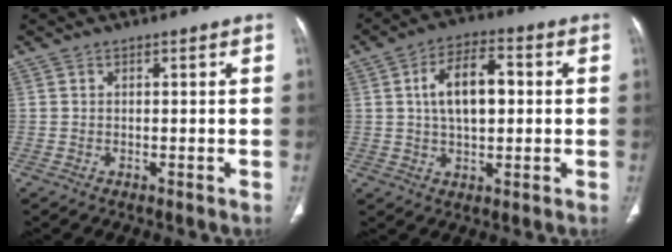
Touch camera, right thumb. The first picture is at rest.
{"total": 10.3, "force": [1.3, 5.5, 8.6], "torque": [-0.135, 0.015, 0.018]}